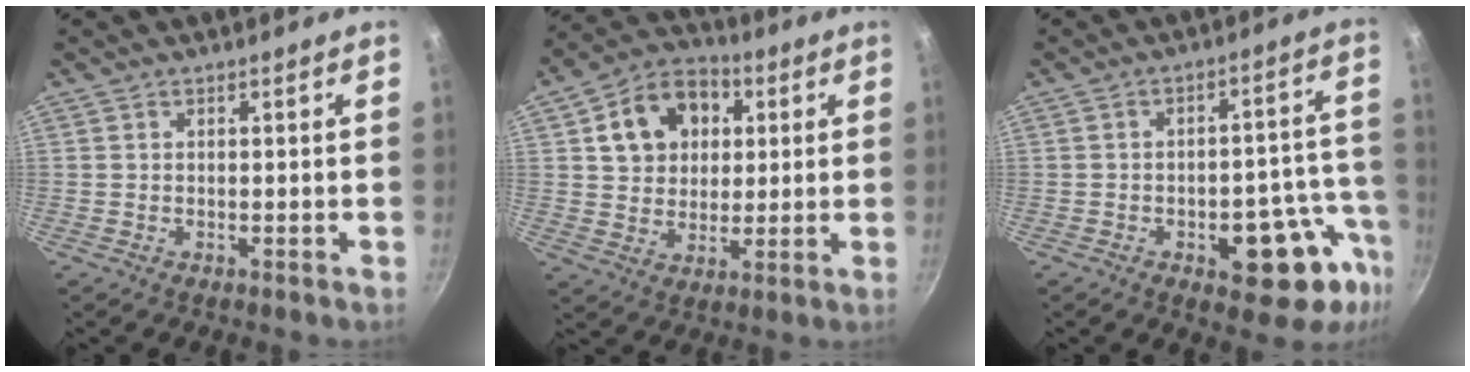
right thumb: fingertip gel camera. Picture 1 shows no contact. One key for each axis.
{"total": 13.8, "fx": 3.9, "fy": 10.9, "fz": 7.4, "tx": -0.098, "ty": 0.015, "tz": 0.059}
{"total": 15.4, "fx": -6.5, "fy": 7.2, "fz": 12.0, "tx": -0.091, "ty": 0.042, "tz": -0.082}